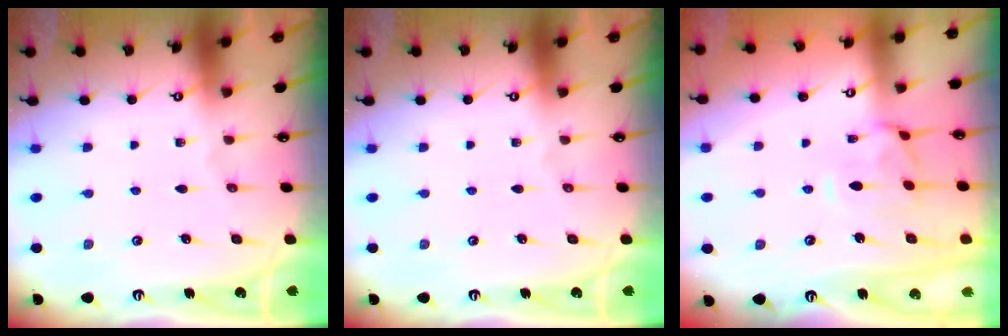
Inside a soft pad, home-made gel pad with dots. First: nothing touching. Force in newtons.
{"total": 0.0}
{"total": 1.3, "press": 0.8, "slide": 1.1}